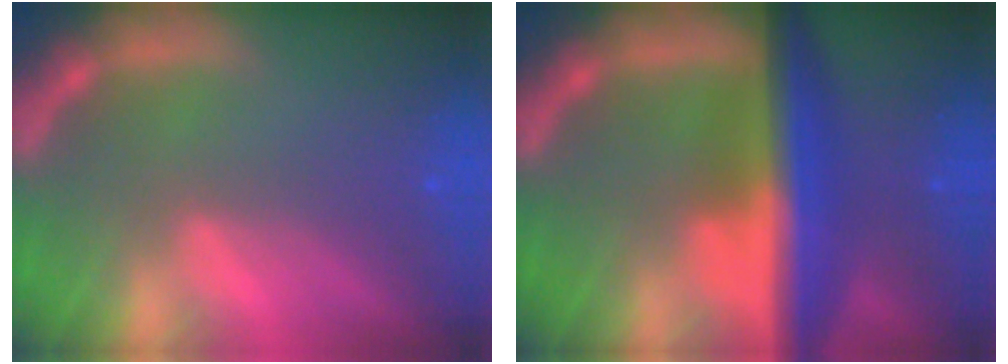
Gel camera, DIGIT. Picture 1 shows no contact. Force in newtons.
{"total": 9.5}